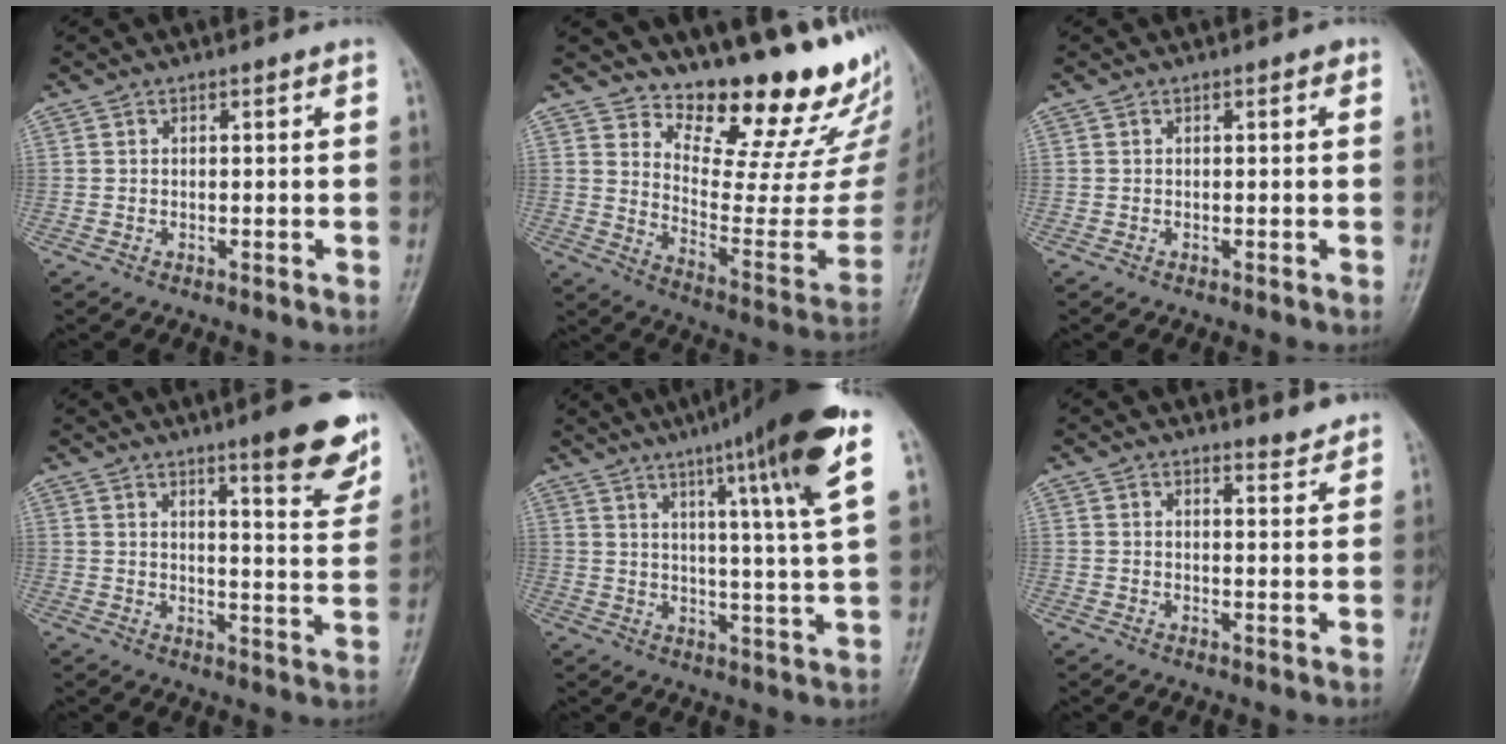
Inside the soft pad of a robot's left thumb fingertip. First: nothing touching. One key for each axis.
{"total": 21.1, "fx": 18.4, "fy": 6.1, "fz": 8.4, "tx": -0.067, "ty": -0.169, "tz": 0.252}
{"total": 0.6, "fx": 0.2, "fy": 0.3, "fz": 0.4, "tx": -0.004, "ty": 0.001, "tz": 0.000}
{"total": 11.6, "fx": 7.7, "fy": 2.0, "fz": 8.5, "tx": -0.082, "ty": -0.046, "tz": 0.102}
{"total": 18.6, "fx": 9.7, "fy": 0.8, "fz": 15.9, "tx": -0.228, "ty": -0.029, "tz": 0.130}
{"total": 2.6, "fx": 2.6, "fy": 0.4, "fz": 0.3, "tx": 0.003, "ty": -0.027, "tz": 0.032}